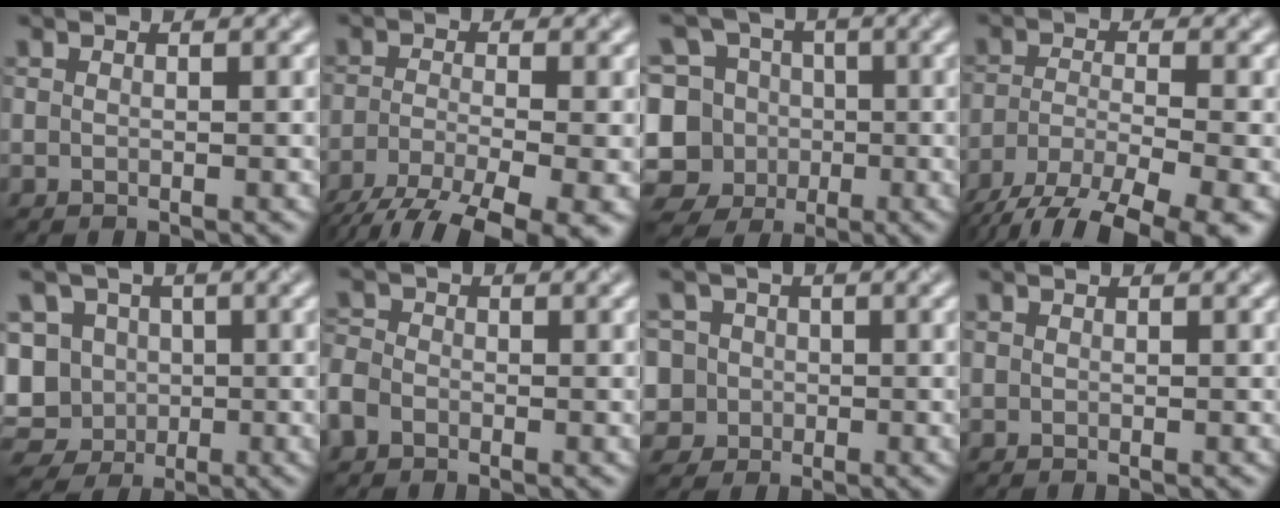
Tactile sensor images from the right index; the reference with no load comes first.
{"total": 9.2, "force": [-6.4, 2.4, 6.2], "torque": [-0.116, -0.025, -0.106]}
{"total": 11.1, "force": [-2.6, 10.2, 3.5], "torque": [-0.103, 0.021, -0.065]}
{"total": 9.7, "force": [-7.1, 3.0, 5.9], "torque": [-0.104, -0.027, -0.117]}
{"total": 10.0, "force": [-1.5, 8.9, 4.3], "torque": [-0.085, 0.019, -0.058]}
{"total": 2.1, "force": [-1.2, 1.5, 0.8], "torque": [-0.016, 0.002, -0.035]}
{"total": 6.0, "force": [0.0, 5.8, 1.8], "torque": [-0.035, 0.031, -0.024]}
{"total": 0.0}